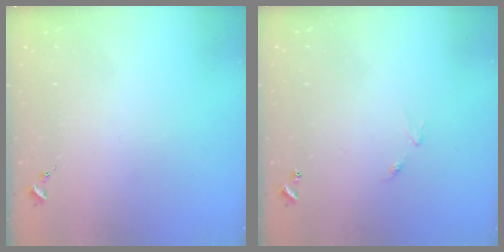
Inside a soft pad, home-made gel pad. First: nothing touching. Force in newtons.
{"total": 5.0, "press": 5.0, "slide": 0.5}